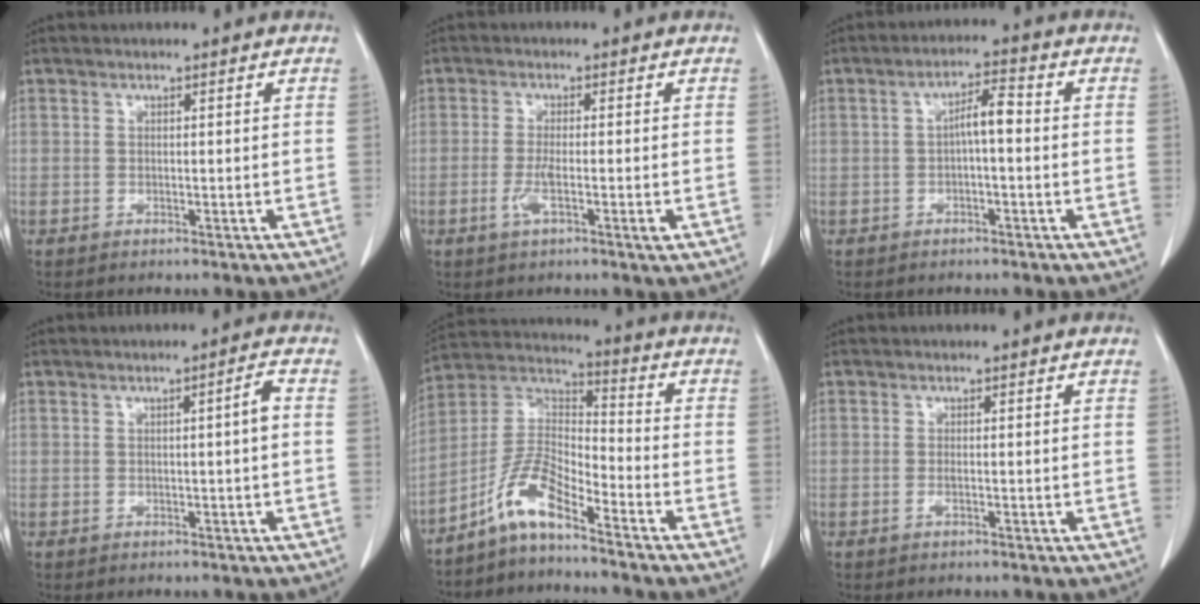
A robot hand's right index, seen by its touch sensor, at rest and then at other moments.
{"total": 4.2, "force": [-1.6, 0.2, 3.9], "torque": [-0.073, -0.008, -0.029]}
{"total": 4.1, "force": [-0.2, 0.9, 4.0], "torque": [-0.067, 0.015, -0.004]}
{"total": 2.1, "force": [0.0, -0.1, 2.0], "torque": [-0.031, 0.003, 0.001]}
{"total": 8.3, "force": [-6.2, 1.4, 5.4], "torque": [-0.122, 0.017, -0.125]}
{"total": 0.6, "force": [-0.3, -0.1, 0.5], "torque": [-0.011, -0.001, -0.006]}